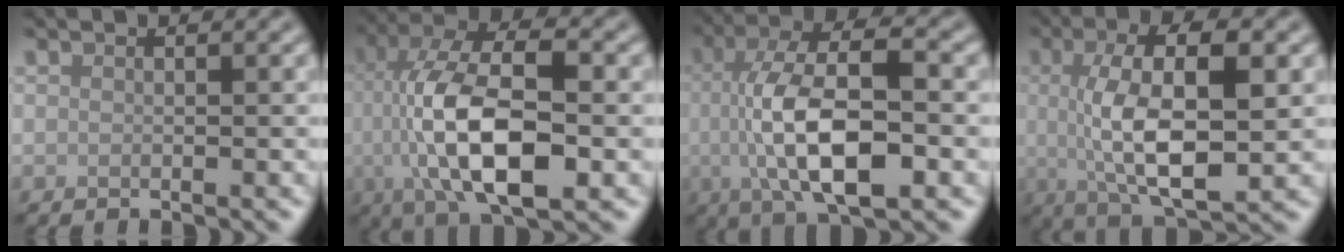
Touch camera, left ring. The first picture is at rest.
{"total": 11.5, "force": [-1.2, 4.6, 10.5], "torque": [-0.194, 0.010, -0.026]}
{"total": 10.1, "force": [-1.1, 3.7, 9.3], "torque": [-0.166, 0.007, -0.022]}
{"total": 9.3, "force": [0.4, 3.2, 8.7], "torque": [-0.150, 0.001, 0.006]}